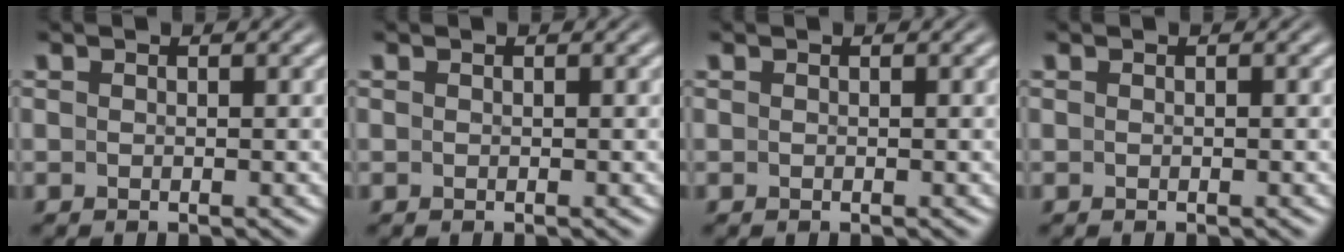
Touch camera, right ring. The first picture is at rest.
{"total": 0.0}
{"total": 0.0}
{"total": 0.0}